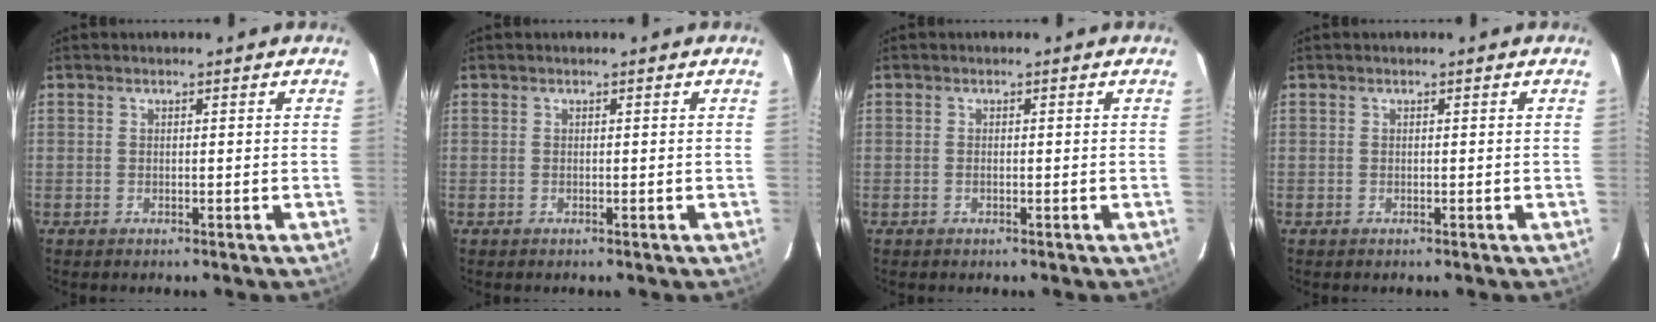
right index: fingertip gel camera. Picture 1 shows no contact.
{"total": 0.0}
{"total": 0.5, "force": [-0.3, 0.3, 0.3], "torque": [-0.005, 0.002, -0.006]}
{"total": 0.0}